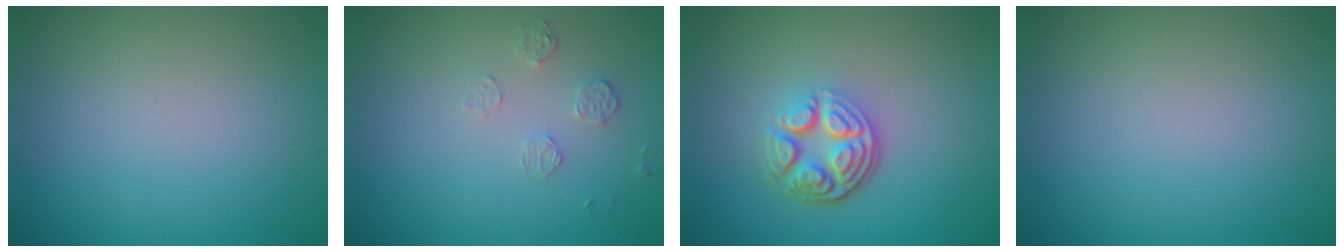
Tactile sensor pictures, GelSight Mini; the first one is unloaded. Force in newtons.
{"total": 1.3, "press": 0.6, "slide": 1.1}
{"total": 4.8, "press": 3.4, "slide": 3.4}
{"total": 0.0}